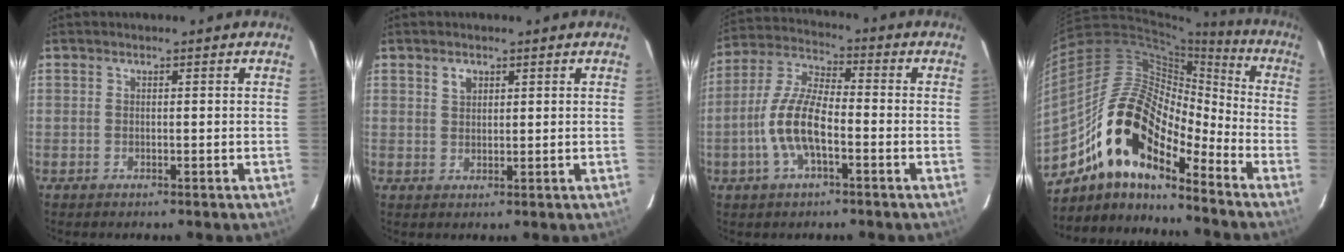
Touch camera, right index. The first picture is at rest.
{"total": 2.3, "force": [1.2, 1.5, 1.1], "torque": [-0.016, 0.006, 0.023]}
{"total": 11.1, "force": [-3.5, 4.0, 9.7], "torque": [-0.208, 0.004, -0.070]}
{"total": 17.6, "force": [-12.1, 6.6, 10.9], "torque": [-0.188, 0.005, -0.242]}